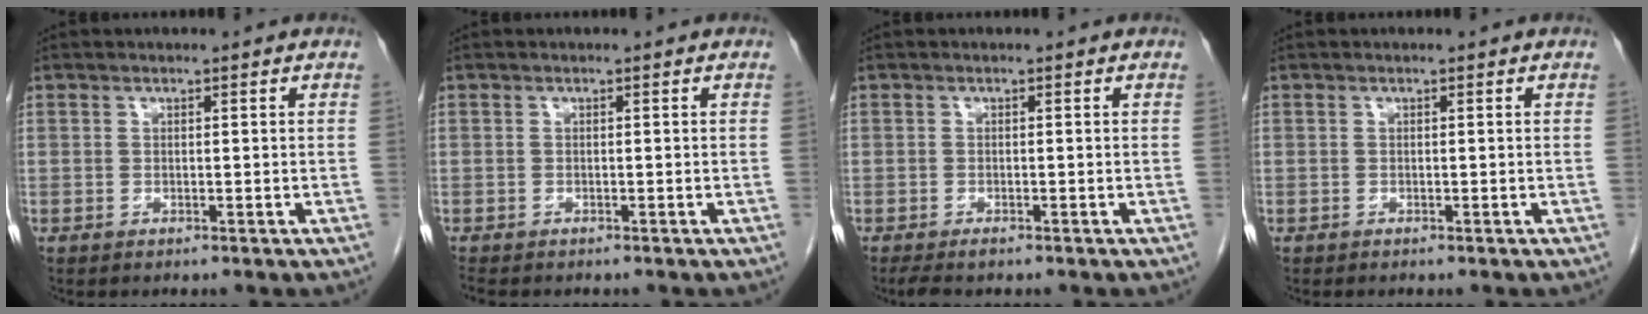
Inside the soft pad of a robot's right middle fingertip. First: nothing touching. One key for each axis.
{"total": 1.7, "fx": -1.5, "fy": 0.4, "fz": 0.7, "tx": -0.021, "ty": -0.009, "tz": -0.021}
{"total": 2.2, "fx": -1.6, "fy": 0.6, "fz": 1.3, "tx": -0.025, "ty": -0.007, "tz": -0.025}
{"total": 0.0}